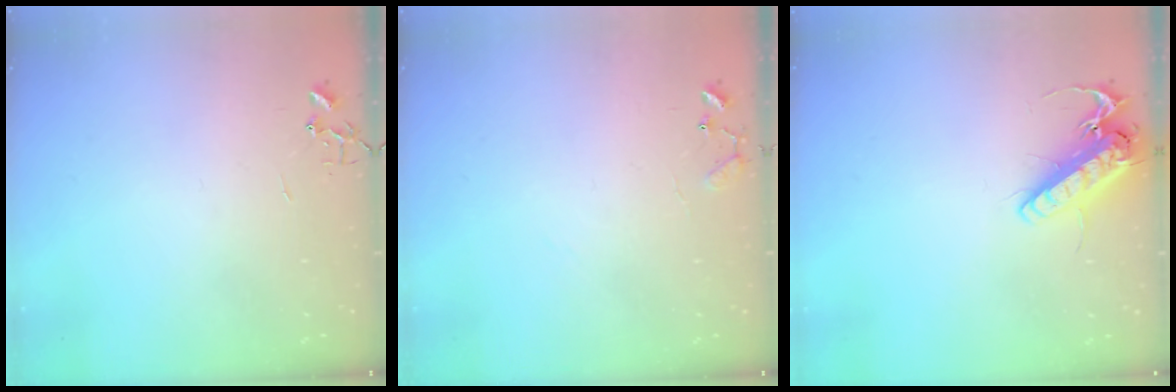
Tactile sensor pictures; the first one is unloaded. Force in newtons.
{"total": 8.6, "press": 8.6, "slide": 0.5}
{"total": 14.6, "press": 14.4, "slide": 2.6}